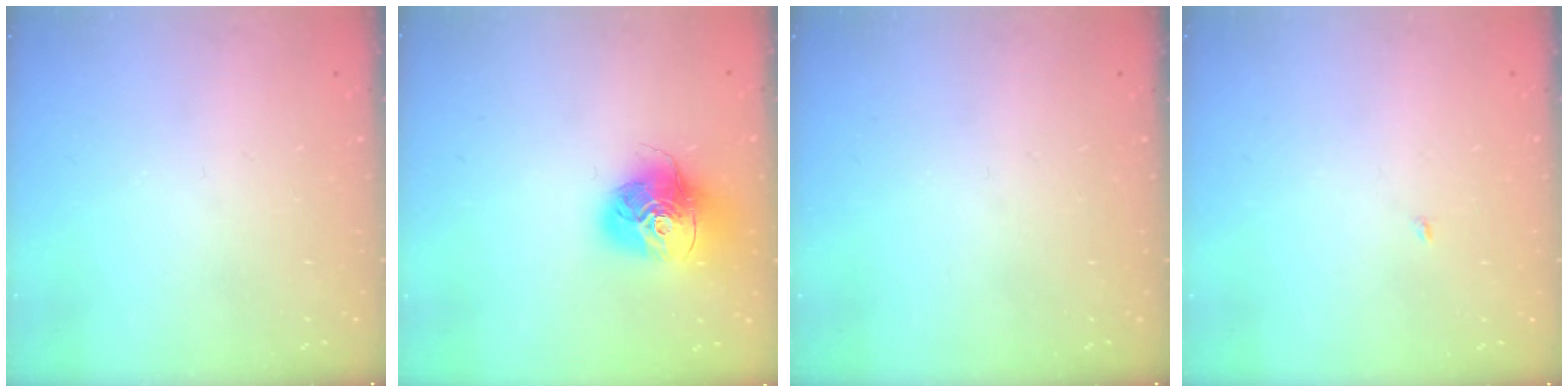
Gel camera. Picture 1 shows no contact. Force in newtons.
{"total": 16.9, "press": 16.9, "slide": 1.7}
{"total": 0.0}
{"total": 1.9, "press": 1.9, "slide": 0.2}